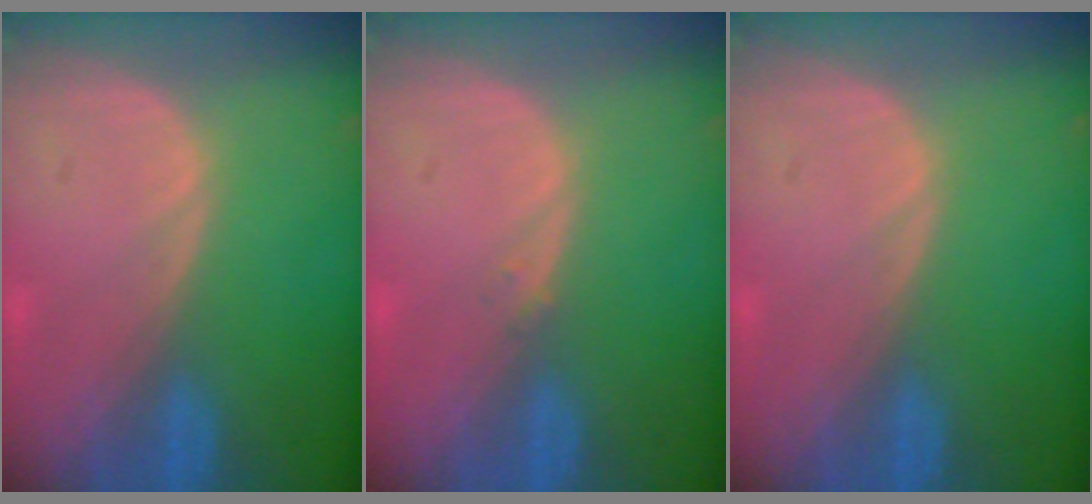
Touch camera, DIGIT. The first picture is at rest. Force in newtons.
{"total": 0.6, "press": 0.5, "slide": 0.3}
{"total": 0.0}